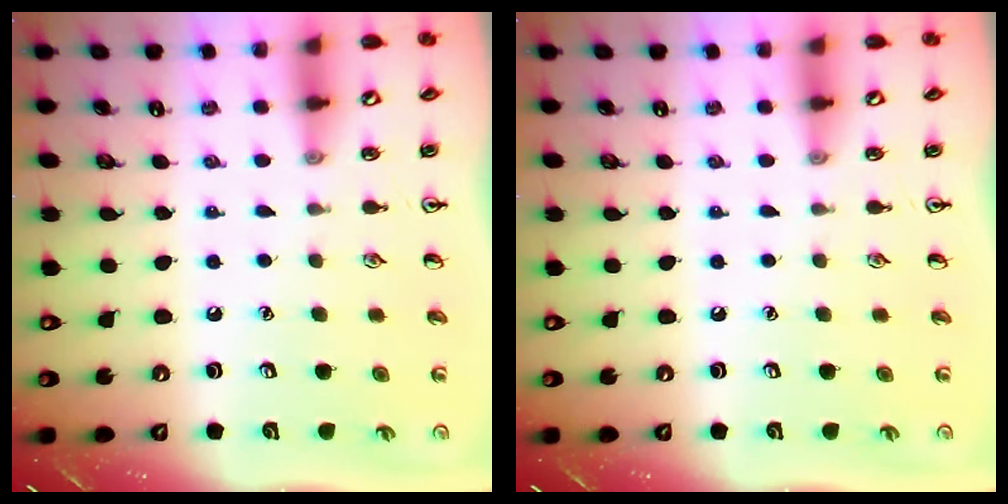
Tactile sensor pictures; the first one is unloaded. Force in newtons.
{"total": 0.0}